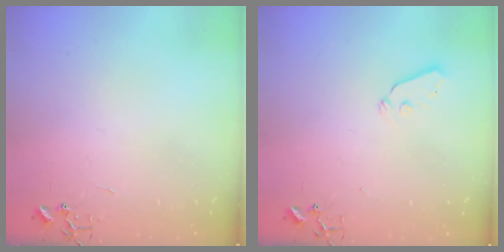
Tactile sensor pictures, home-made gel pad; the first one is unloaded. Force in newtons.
{"total": 4.3, "press": 4.3, "slide": 0.7}